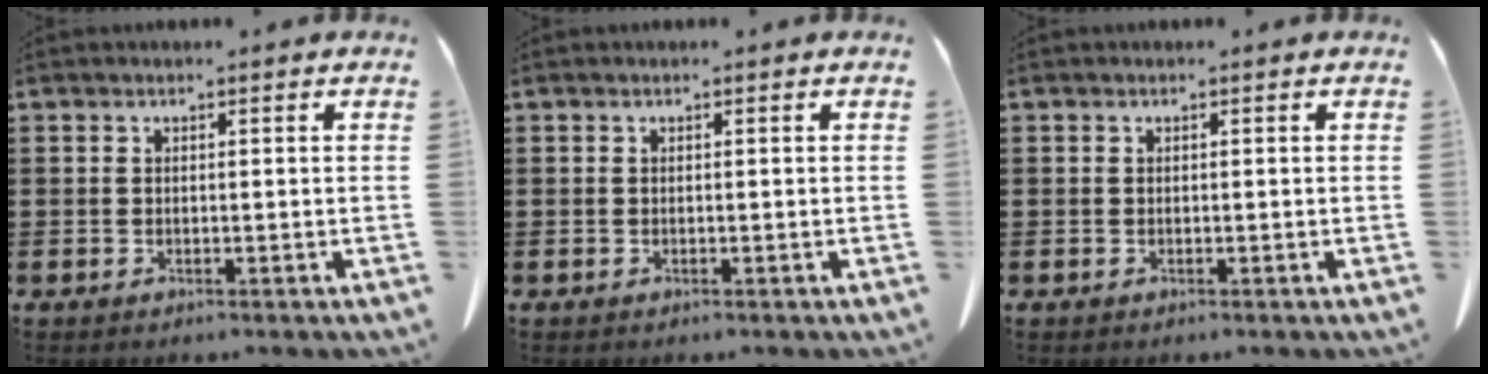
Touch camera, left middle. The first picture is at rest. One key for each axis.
{"total": 0.0}
{"total": 0.0}